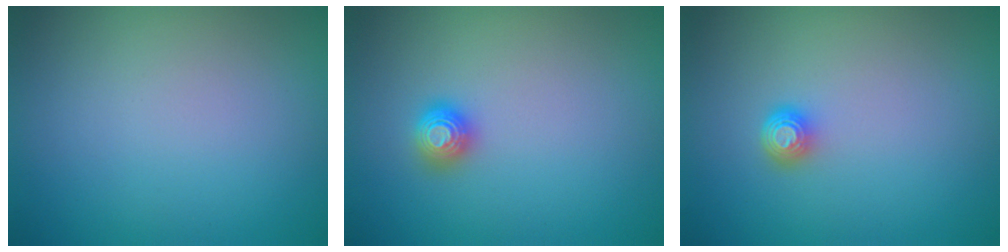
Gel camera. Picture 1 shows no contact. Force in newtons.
{"total": 1.4, "press": 1.4, "slide": 0.4}
{"total": 1.5, "press": 1.2, "slide": 0.9}